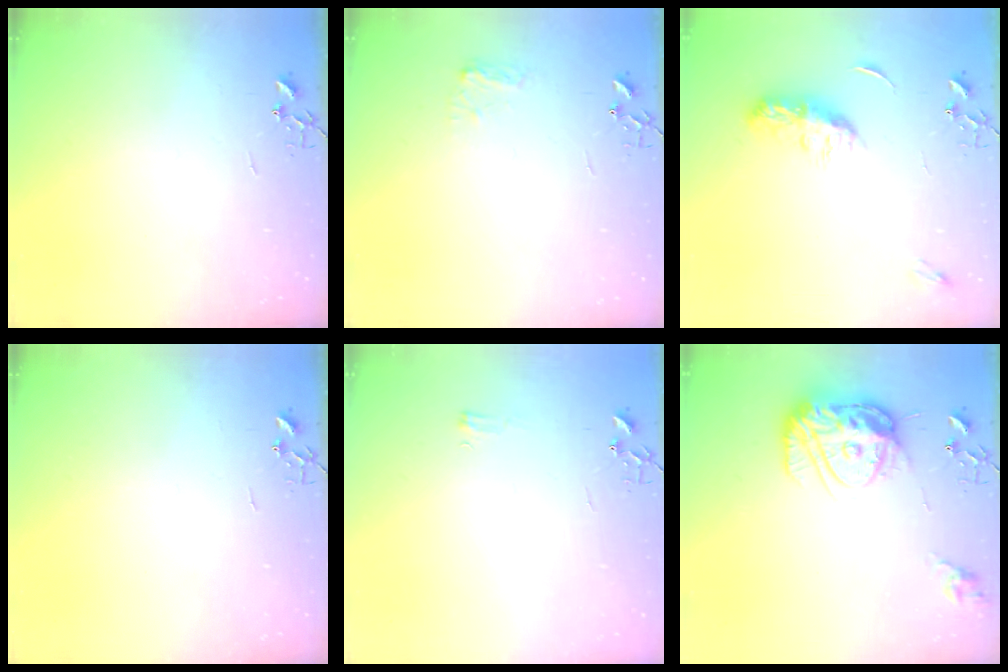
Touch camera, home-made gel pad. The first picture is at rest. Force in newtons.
{"total": 6.6, "press": 6.6, "slide": 0.2}
{"total": 8.3, "press": 8.3, "slide": 0.4}
{"total": 0.0}
{"total": 4.4, "press": 4.3, "slide": 0.5}
{"total": 15.2, "press": 15.1, "slide": 1.5}